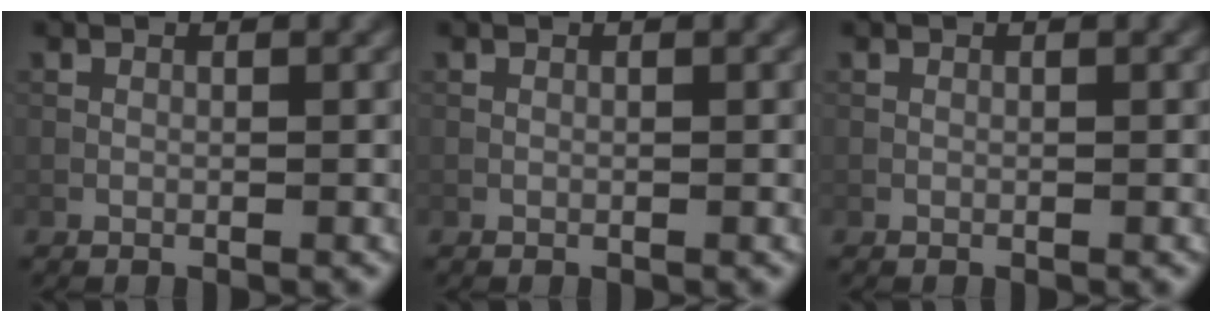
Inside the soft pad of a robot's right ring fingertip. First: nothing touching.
{"total": 0.0}
{"total": 0.0}